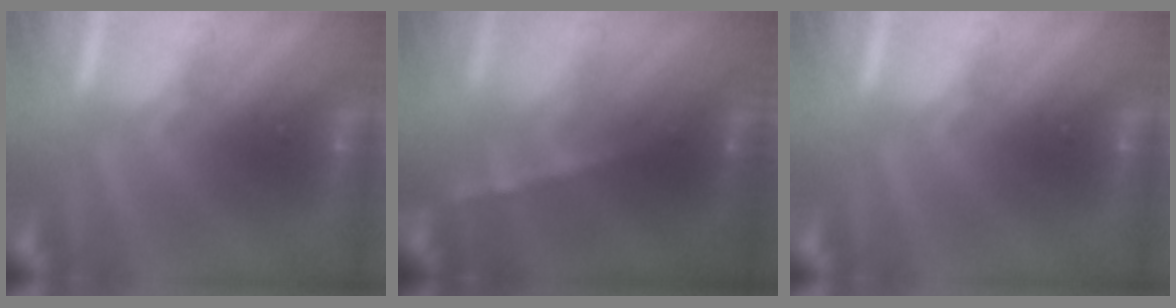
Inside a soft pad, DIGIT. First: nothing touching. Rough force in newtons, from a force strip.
{"total": 6.2}
{"total": 0.0}